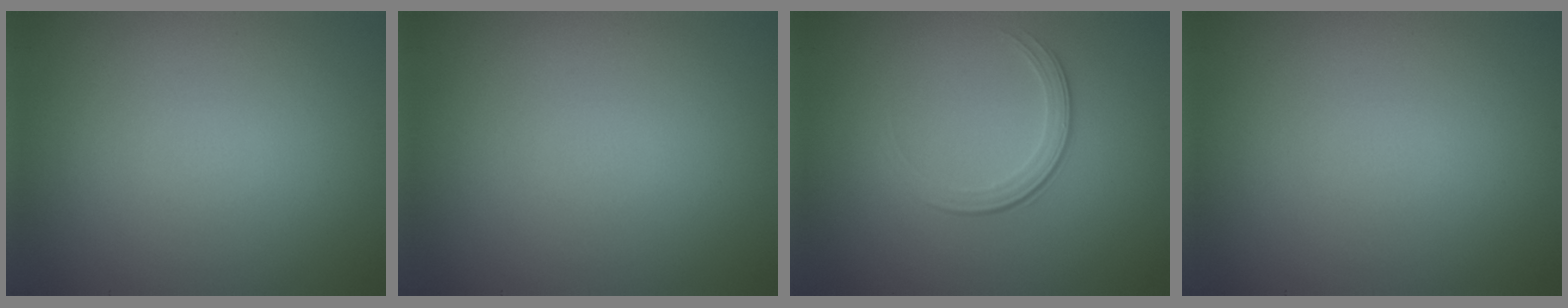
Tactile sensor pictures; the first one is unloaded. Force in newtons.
{"total": 0.0}
{"total": 1.9, "press": 1.3, "slide": 1.5}
{"total": 0.0}